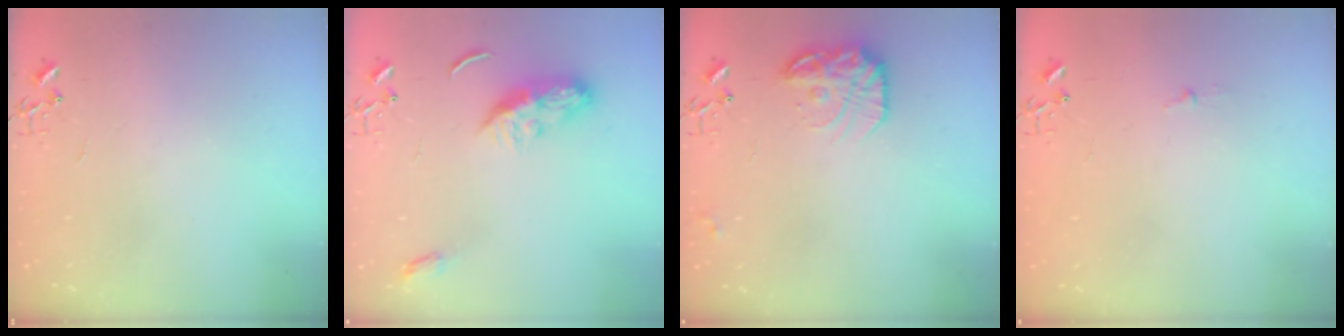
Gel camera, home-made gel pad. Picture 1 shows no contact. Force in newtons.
{"total": 9.5, "press": 9.5, "slide": 0.2}
{"total": 15.4, "press": 15.3, "slide": 0.8}
{"total": 3.1, "press": 3.1, "slide": 0.4}